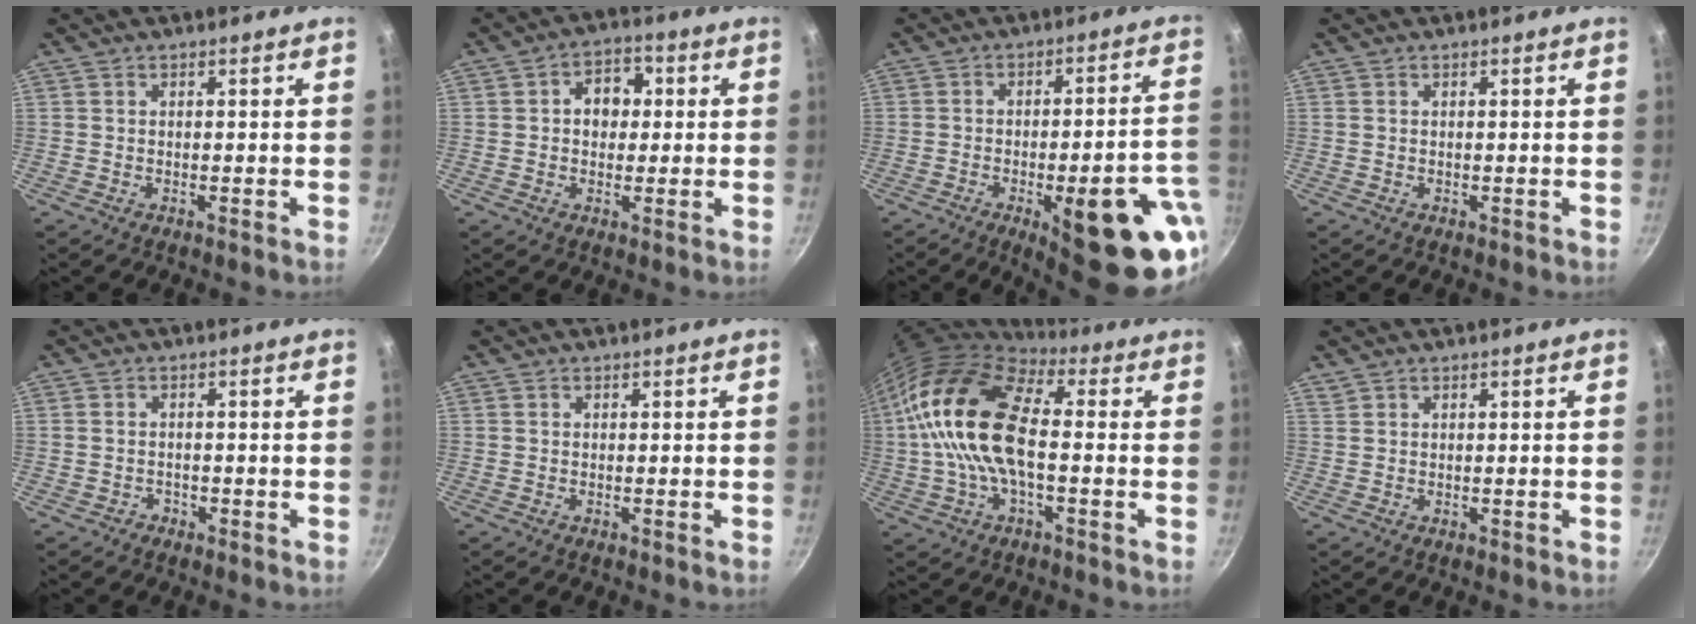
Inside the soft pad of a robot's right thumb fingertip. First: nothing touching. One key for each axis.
{"total": 6.4, "fx": 0.8, "fy": 5.0, "fz": 3.9, "tx": -0.016, "ty": 0.012, "tz": 0.004}
{"total": 22.8, "fx": -8.9, "fy": 6.9, "fz": 19.8, "tx": -0.195, "ty": 0.023, "tz": -0.111}
{"total": 0.0}
{"total": 1.4, "fx": -0.9, "fy": 1.1, "fz": 0.2, "tx": 0.002, "ty": 0.014, "tz": -0.010}
{"total": 0.0}
{"total": 17.1, "fx": 0.6, "fy": 8.3, "fz": 14.9, "tx": -0.266, "ty": 0.023, "tz": 0.001}
{"total": 0.8, "fx": 0.7, "fy": 0.4, "fz": 0.1, "tx": 0.001, "ty": 0.003, "tz": 0.016}